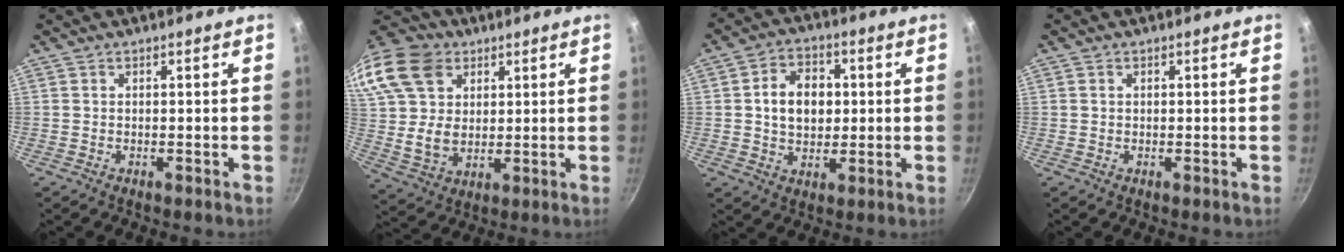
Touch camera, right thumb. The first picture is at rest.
{"total": 23.1, "force": [10.3, 16.7, 12.1], "torque": [-0.268, 0.006, 0.199]}
{"total": 9.5, "force": [0.9, 7.1, 6.2], "torque": [-0.078, 0.009, 0.012]}
{"total": 0.7, "force": [0.2, 0.5, 0.4], "torque": [-0.005, 0.004, 0.003]}